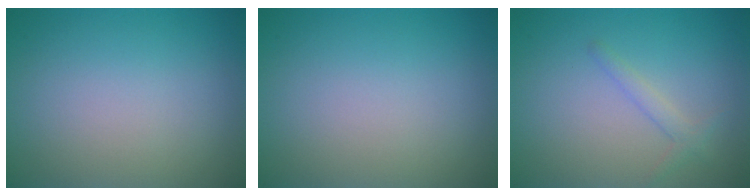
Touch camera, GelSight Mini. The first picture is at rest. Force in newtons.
{"total": 0.0}
{"total": 1.4, "press": 1.4, "slide": 0.0}